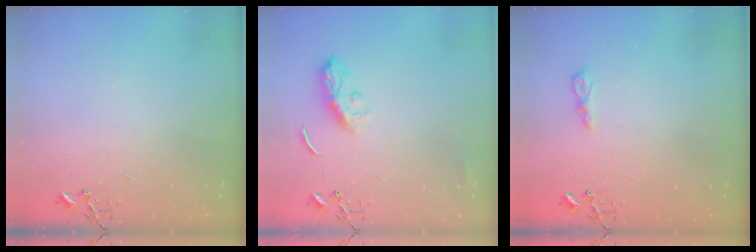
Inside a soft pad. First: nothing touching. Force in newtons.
{"total": 8.4, "press": 8.4, "slide": 0.2}
{"total": 5.5, "press": 5.5, "slide": 0.6}